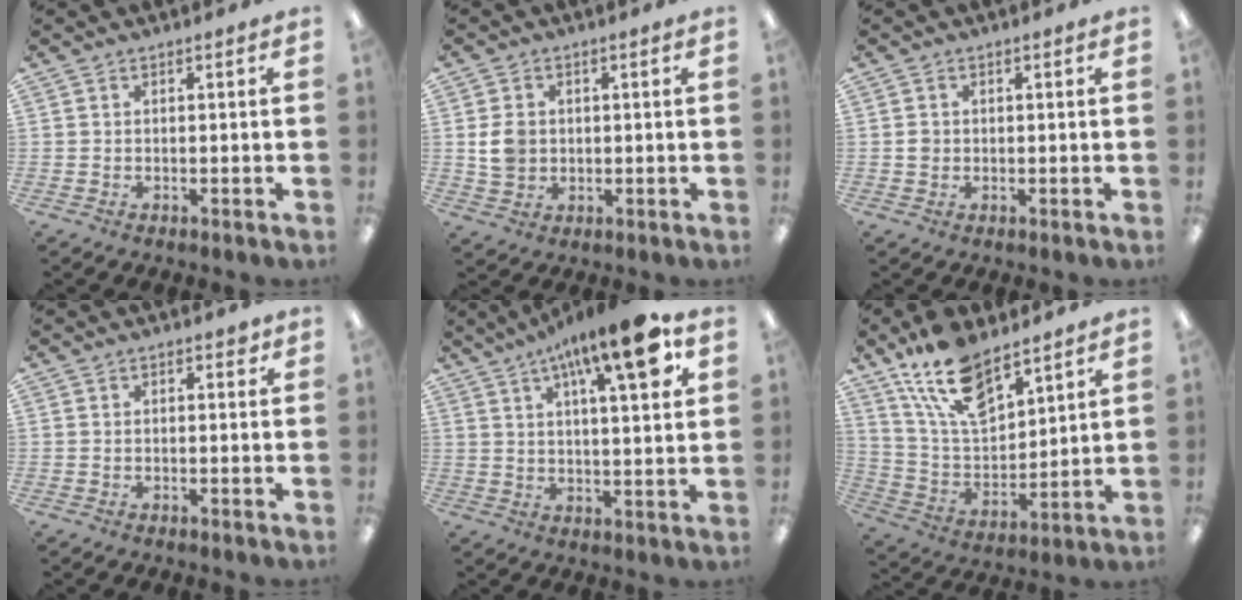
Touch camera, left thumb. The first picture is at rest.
{"total": 5.6, "force": [0.5, 4.8, 2.8], "torque": [-0.049, 0.003, 0.007]}
{"total": 1.6, "force": [0.1, 1.5, 0.5], "torque": [-0.002, 0.003, -0.002]}
{"total": 1.4, "force": [0.7, 0.8, 0.8], "torque": [-0.002, -0.003, 0.008]}
{"total": 16.5, "force": [8.8, 4.4, 13.2], "torque": [-0.201, -0.035, 0.133]}
{"total": 16.7, "force": [11.7, 7.5, 9.2], "torque": [-0.188, -0.053, 0.215]}